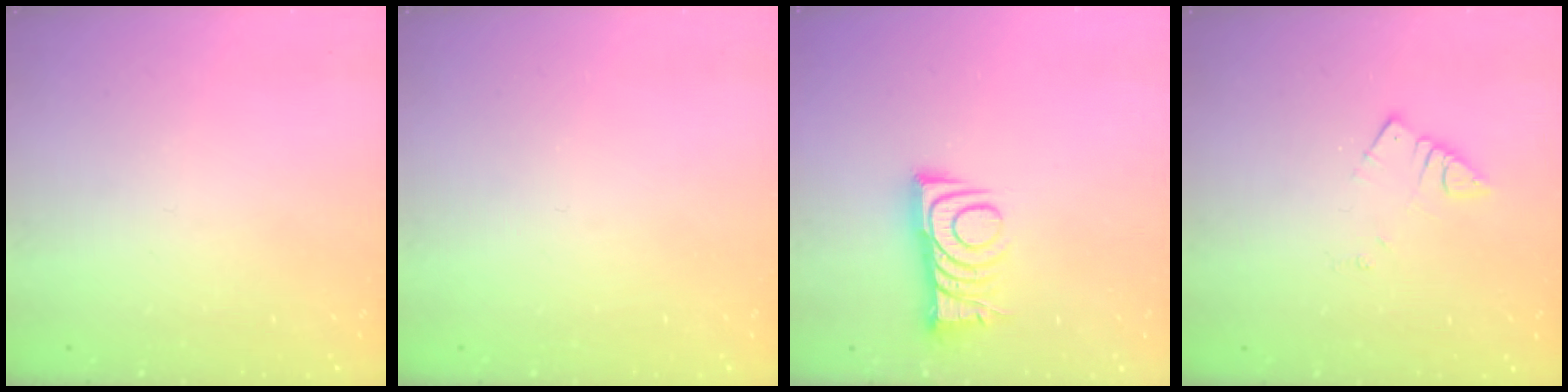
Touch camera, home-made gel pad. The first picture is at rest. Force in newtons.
{"total": 0.0}
{"total": 9.0, "press": 9.0, "slide": 0.1}
{"total": 2.8, "press": 2.7, "slide": 0.3}